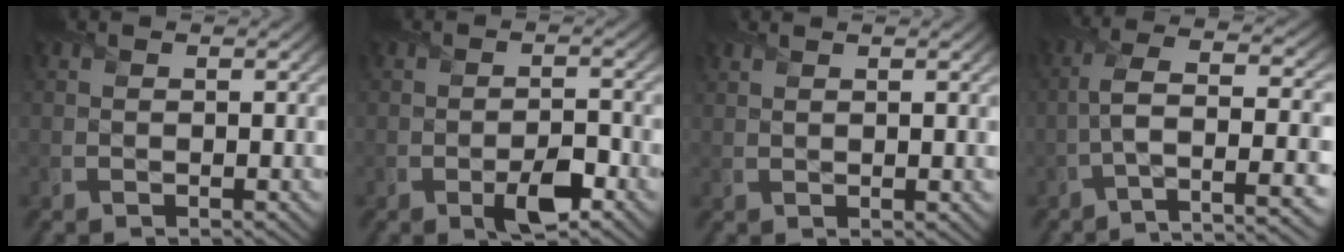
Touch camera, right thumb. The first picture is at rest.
{"total": 3.9, "force": [-1.8, 1.5, 3.1], "torque": [-0.053, -0.004, -0.030]}
{"total": 1.8, "force": [1.1, 0.3, 1.4], "torque": [-0.027, 0.004, 0.017]}
{"total": 9.9, "force": [-2.8, 3.6, 8.8], "torque": [-0.166, 0.005, -0.050]}